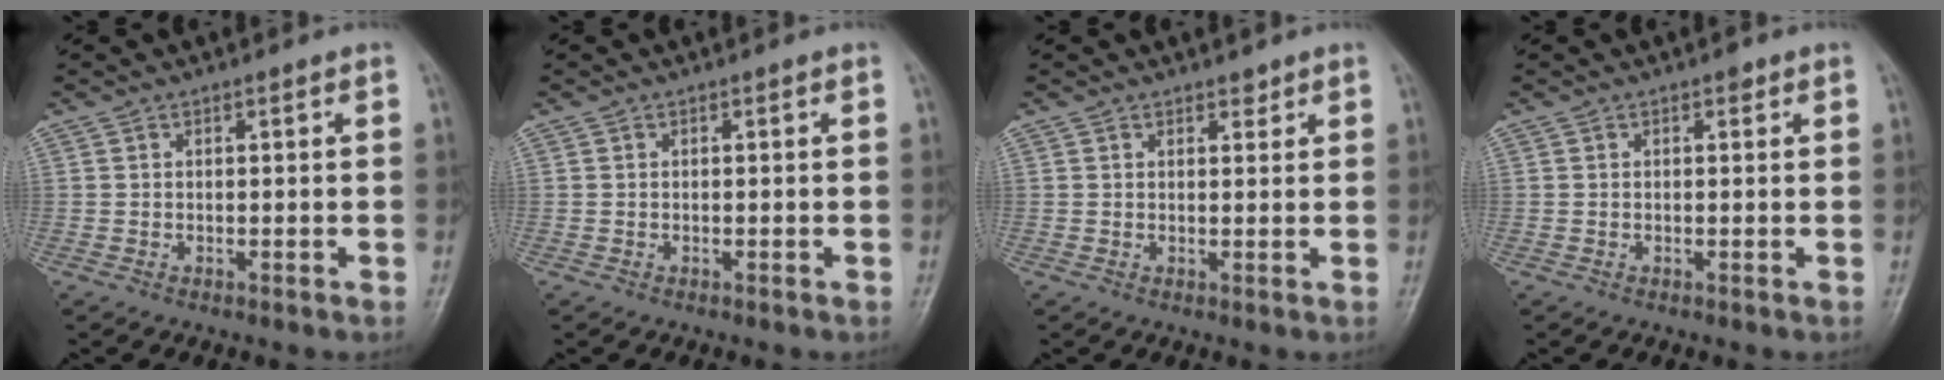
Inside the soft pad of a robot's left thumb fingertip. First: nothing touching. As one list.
[{"total": 0.0}, {"total": 1.6, "force": [1.2, 0.8, 0.6], "torque": [0.002, -0.008, 0.016]}, {"total": 1.0, "force": [0.6, 0.5, 0.6], "torque": [-0.003, 0.000, 0.005]}]